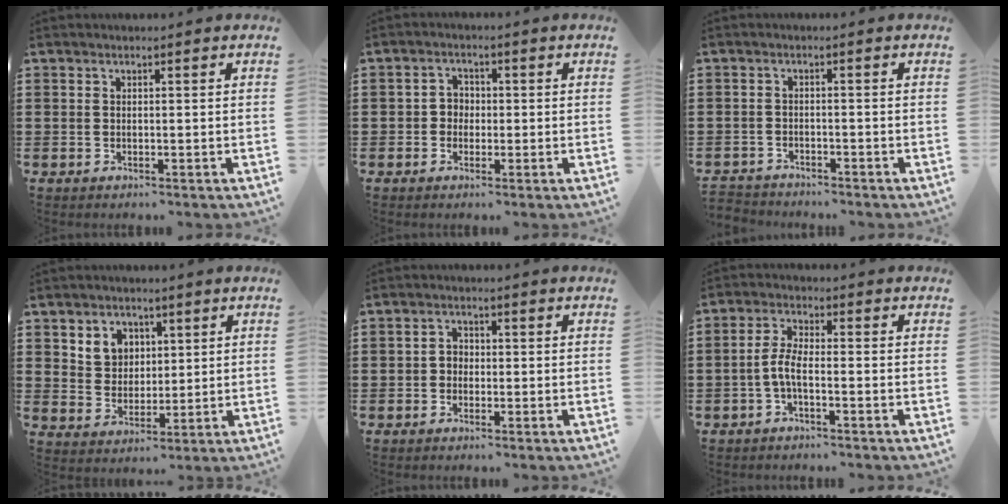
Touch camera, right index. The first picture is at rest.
{"total": 2.4, "force": [-0.7, 2.1, 0.9], "torque": [-0.024, 0.007, -0.017]}
{"total": 2.1, "force": [-2.0, 0.4, -0.2], "torque": [-0.004, 0.001, -0.046]}
{"total": 4.8, "force": [2.2, 4.1, 1.1], "torque": [-0.034, 0.012, 0.039]}
{"total": 1.7, "force": [-0.8, 1.4, 0.6], "torque": [-0.016, 0.005, -0.018]}
{"total": 3.9, "force": [-1.5, 1.0, 3.4], "torque": [-0.088, -0.006, -0.037]}